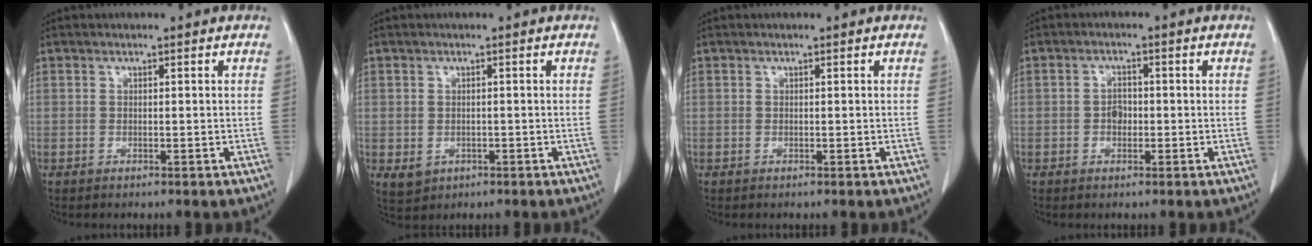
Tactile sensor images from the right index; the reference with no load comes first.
{"total": 2.6, "force": [-0.5, 2.4, 0.9], "torque": [-0.011, 0.000, 0.006]}
{"total": 0.0}
{"total": 2.1, "force": [-0.4, 1.4, 1.5], "torque": [-0.022, 0.005, -0.008]}